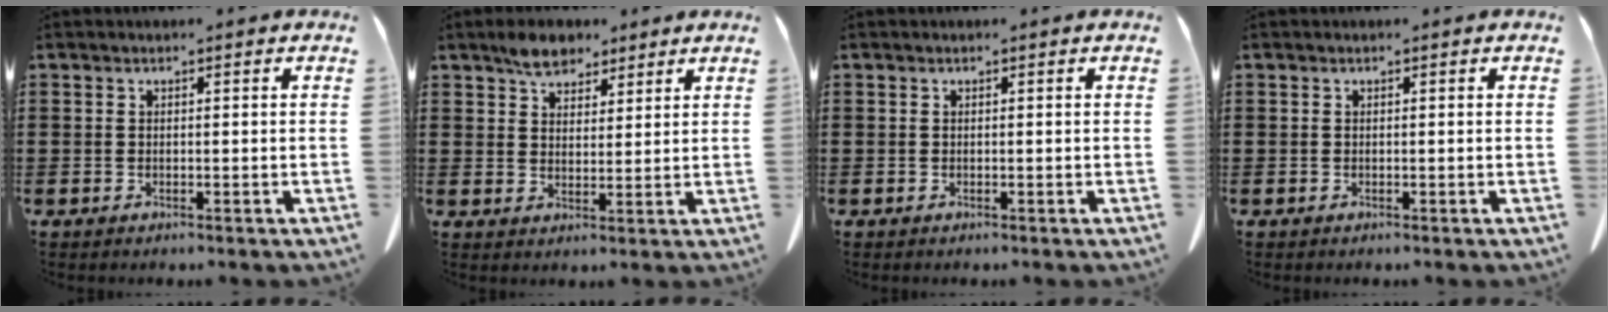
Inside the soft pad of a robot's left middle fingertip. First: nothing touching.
{"total": 5.0, "force": [4.0, 2.5, 1.6], "torque": [-0.036, 0.002, 0.076]}
{"total": 0.0}
{"total": 0.0}